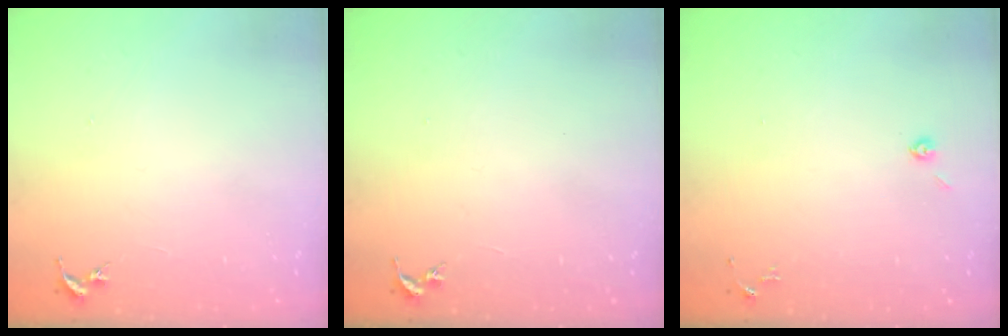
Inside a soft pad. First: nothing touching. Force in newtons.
{"total": 0.0}
{"total": 3.4, "press": 3.3, "slide": 0.9}